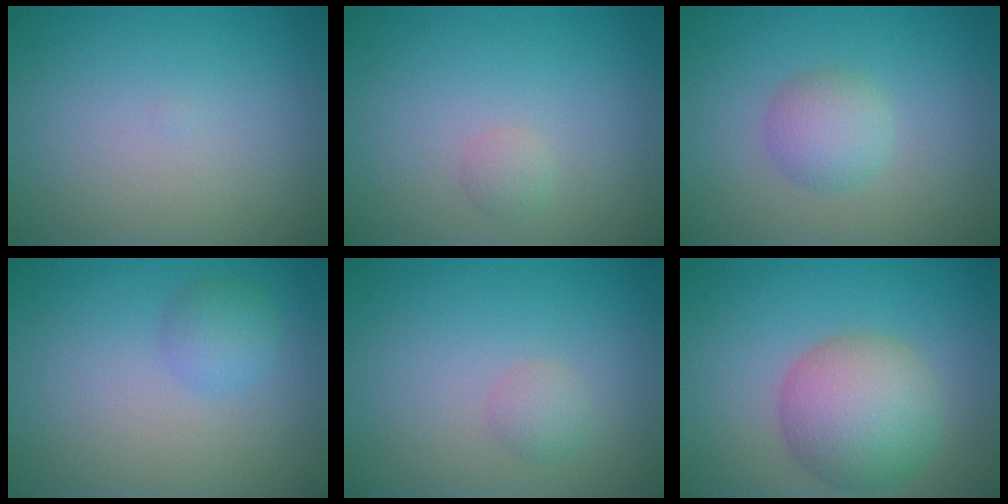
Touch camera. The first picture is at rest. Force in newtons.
{"total": 0.9, "press": 0.9, "slide": 0.1}
{"total": 2.7, "press": 2.7, "slide": 0.1}
{"total": 1.9, "press": 1.9, "slide": 0.1}
{"total": 1.3, "press": 1.3, "slide": 0.0}
{"total": 6.8, "press": 6.8, "slide": 0.3}